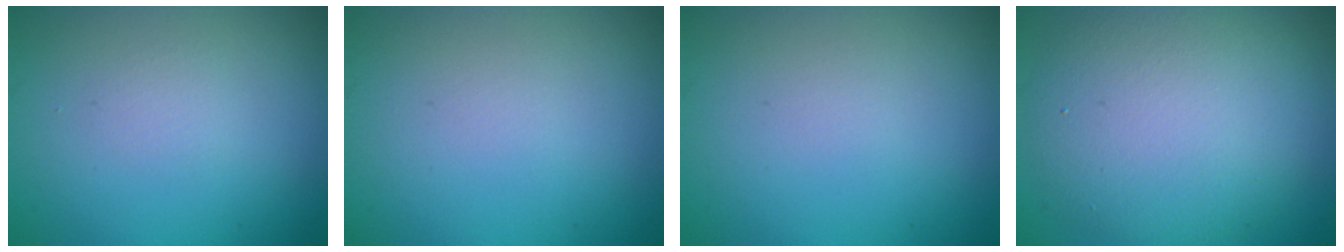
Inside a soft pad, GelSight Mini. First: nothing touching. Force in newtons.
{"total": 0.0}
{"total": 0.0}
{"total": 8.7, "press": 8.7, "slide": 0.6}